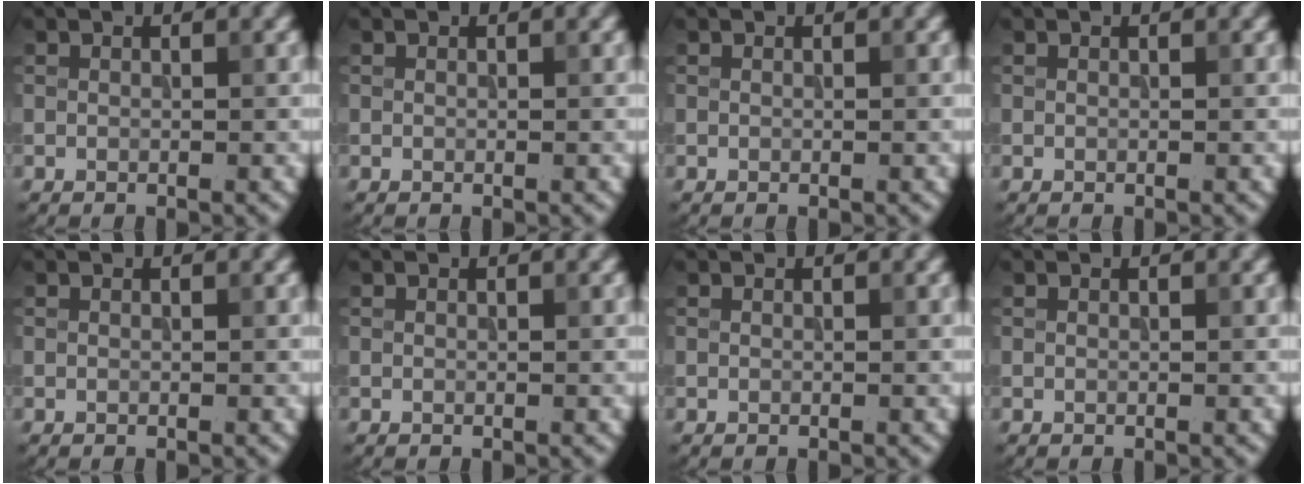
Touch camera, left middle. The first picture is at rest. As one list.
[{"total": 0.0}, {"total": 0.0}, {"total": 0.0}, {"total": 0.0}, {"total": 0.0}, {"total": 0.0}, {"total": 0.0}]